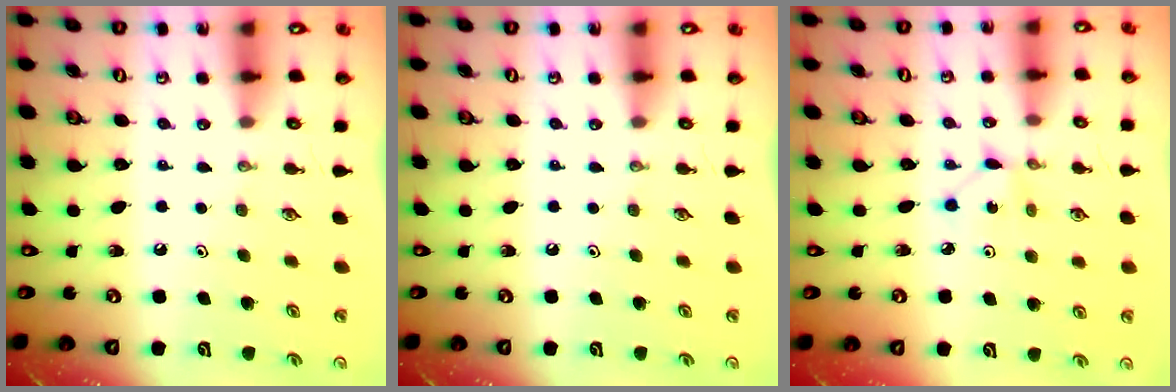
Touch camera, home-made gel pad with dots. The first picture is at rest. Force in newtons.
{"total": 0.0}
{"total": 1.6, "press": 1.5, "slide": 0.2}